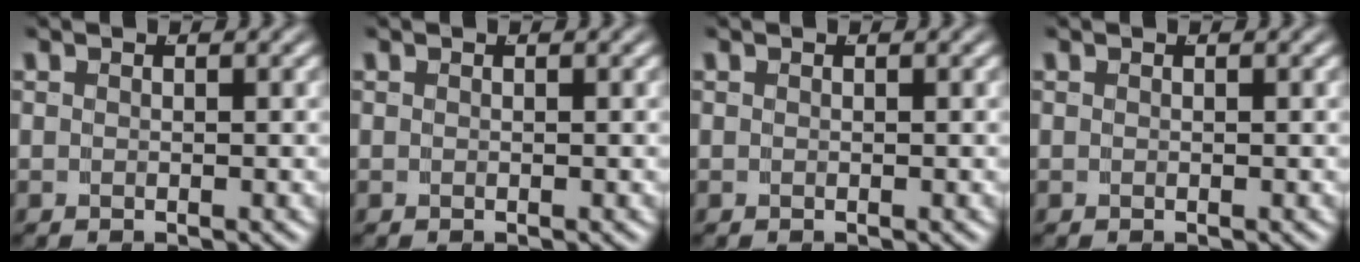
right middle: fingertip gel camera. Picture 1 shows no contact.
{"total": 0.0}
{"total": 0.0}
{"total": 0.0}